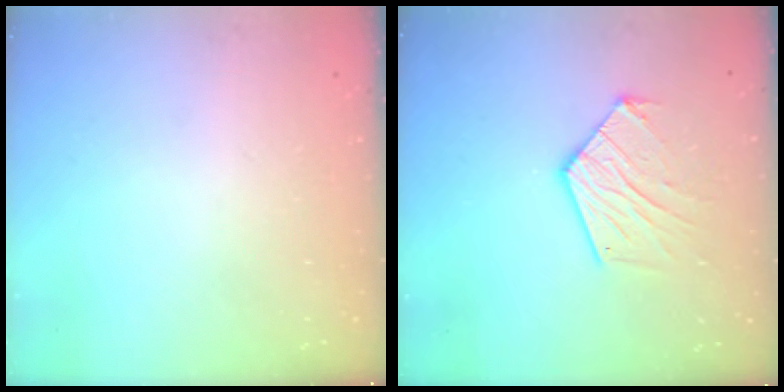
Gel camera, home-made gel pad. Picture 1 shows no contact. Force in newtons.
{"total": 13.0, "press": 13.0, "slide": 0.8}